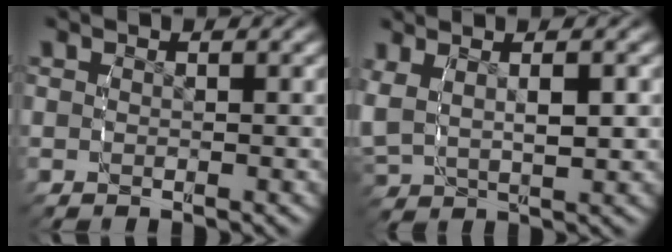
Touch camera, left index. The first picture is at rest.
{"total": 4.2, "force": [1.4, 2.7, 2.9], "torque": [-0.079, 0.001, 0.032]}